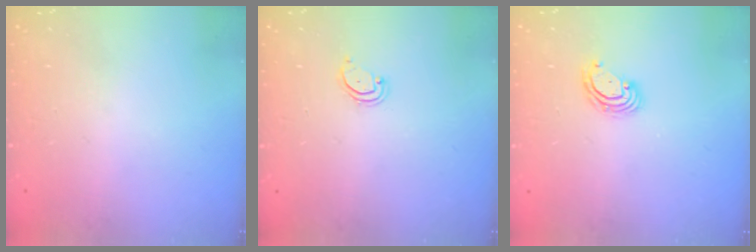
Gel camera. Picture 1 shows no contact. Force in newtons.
{"total": 2.5, "press": 2.5, "slide": 0.2}
{"total": 4.2, "press": 4.2, "slide": 0.3}